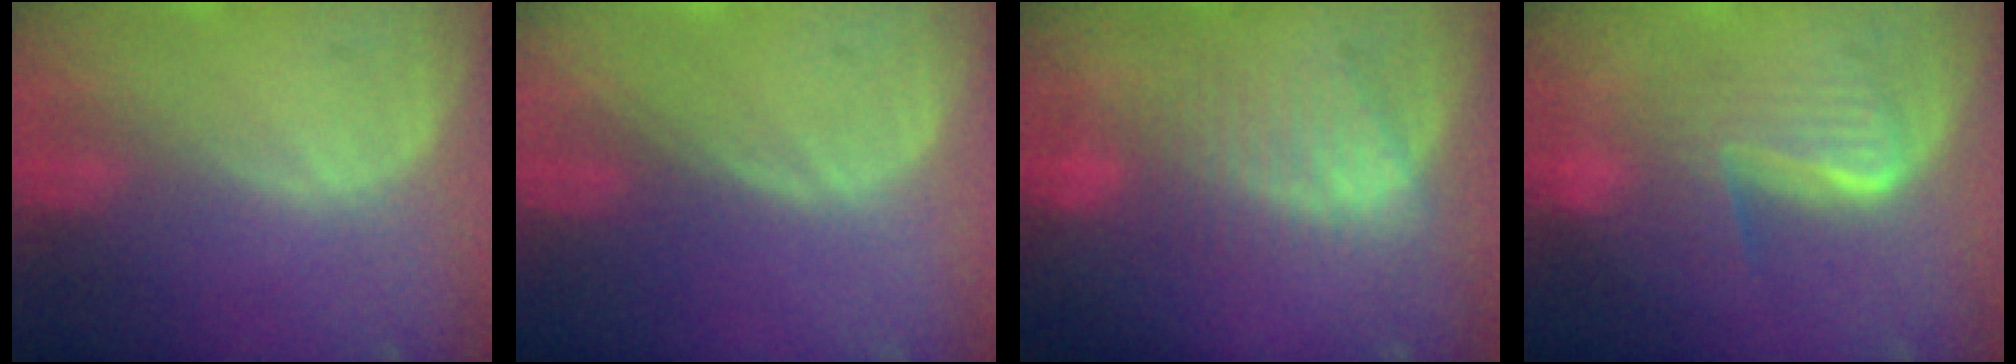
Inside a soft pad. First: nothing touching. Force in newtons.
{"total": 0.0}
{"total": 7.4, "press": 7.3, "slide": 1.3}
{"total": 6.4, "press": 6.3, "slide": 1.3}